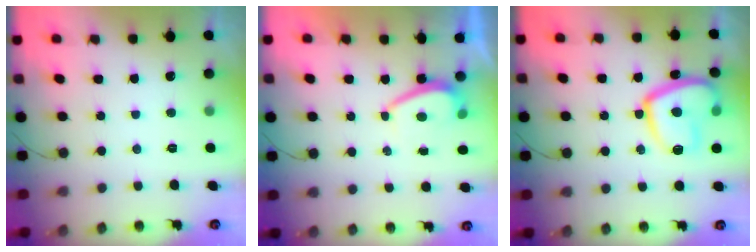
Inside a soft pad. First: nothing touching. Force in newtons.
{"total": 1.2, "press": 1.1, "slide": 0.5}
{"total": 16.7, "press": 16.6, "slide": 2.0}